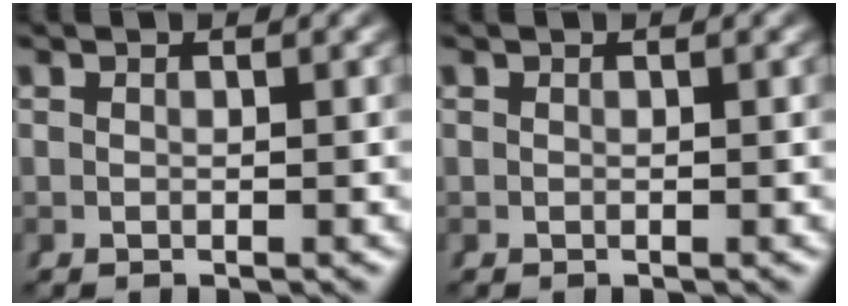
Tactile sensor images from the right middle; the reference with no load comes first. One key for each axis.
{"total": 0.0}